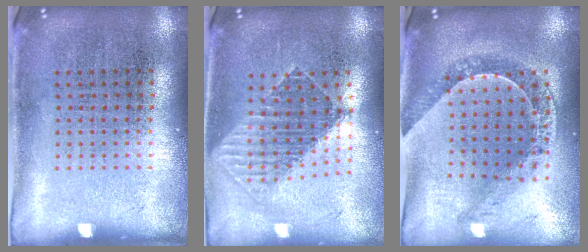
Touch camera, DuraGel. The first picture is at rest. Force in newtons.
{"total": 1.7, "press": 1.5, "slide": 0.9}
{"total": 1.1, "press": 1.1, "slide": 0.2}